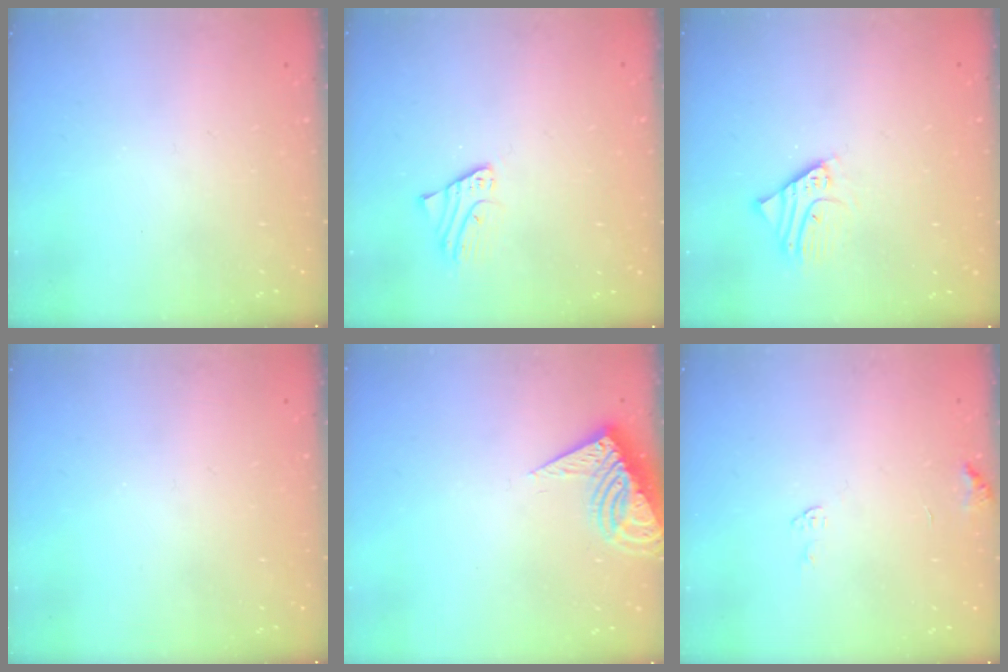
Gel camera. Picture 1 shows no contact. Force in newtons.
{"total": 2.0, "press": 2.0, "slide": 0.1}
{"total": 2.9, "press": 2.9, "slide": 0.3}
{"total": 0.0}
{"total": 8.5, "press": 8.5, "slide": 0.5}
{"total": 6.2, "press": 6.2, "slide": 0.5}